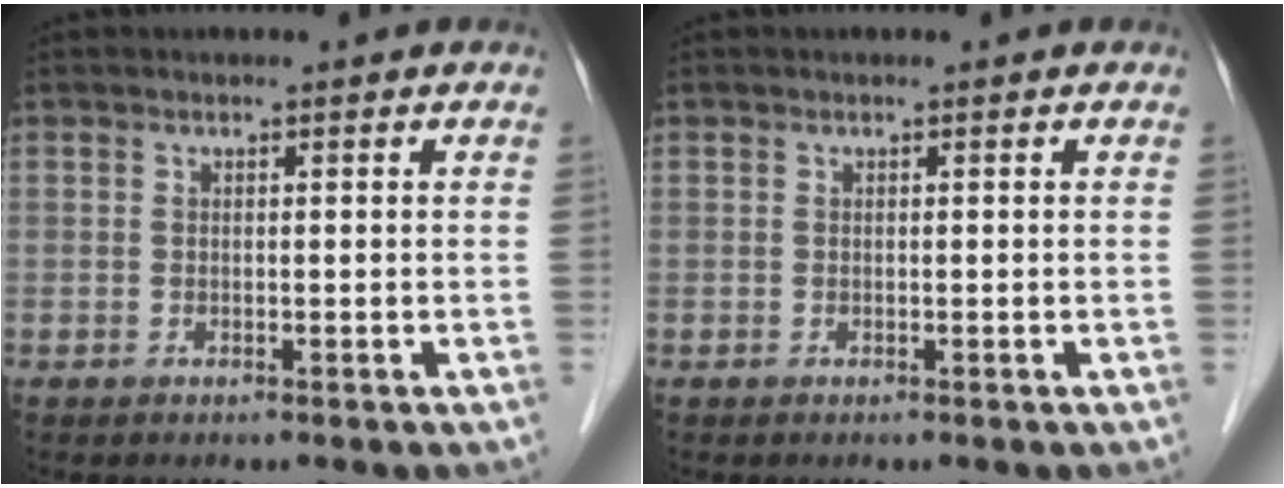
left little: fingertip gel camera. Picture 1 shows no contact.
{"total": 0.0}